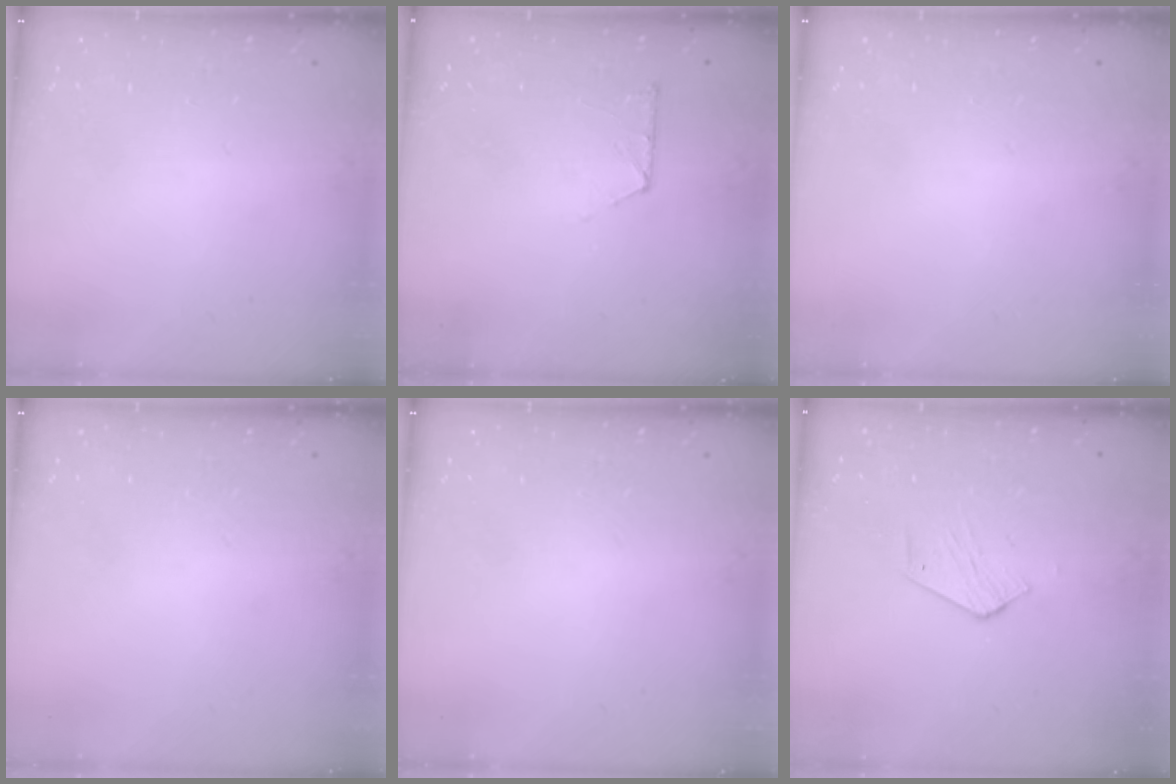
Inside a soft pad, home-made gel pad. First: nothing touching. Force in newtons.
{"total": 4.4, "press": 4.4, "slide": 0.5}
{"total": 0.0}
{"total": 0.0}
{"total": 0.0}
{"total": 2.6, "press": 2.6, "slide": 0.2}